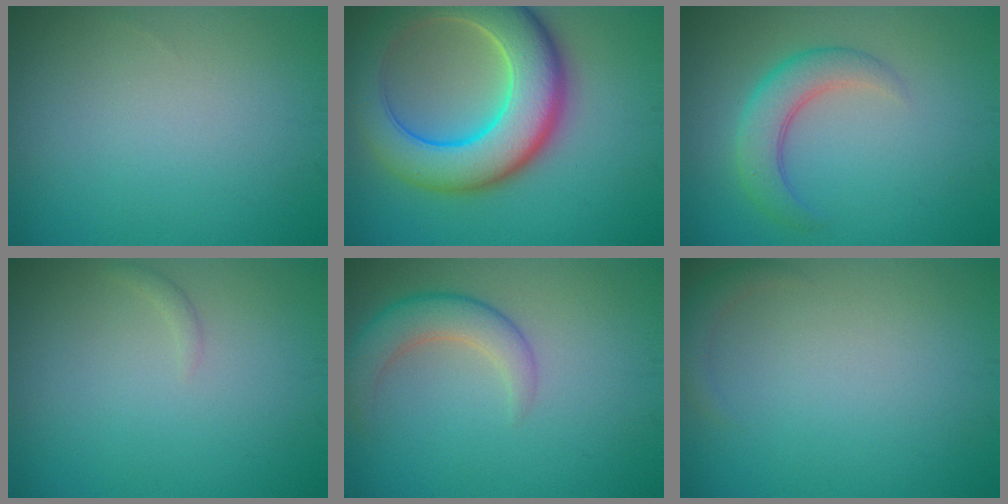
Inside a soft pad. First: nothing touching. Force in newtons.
{"total": 10.9, "press": 10.9, "slide": 0.2}
{"total": 3.9, "press": 3.9, "slide": 0.2}
{"total": 0.6, "press": 0.6, "slide": 0.1}
{"total": 3.6, "press": 3.6, "slide": 0.1}
{"total": 1.1, "press": 1.1, "slide": 0.1}